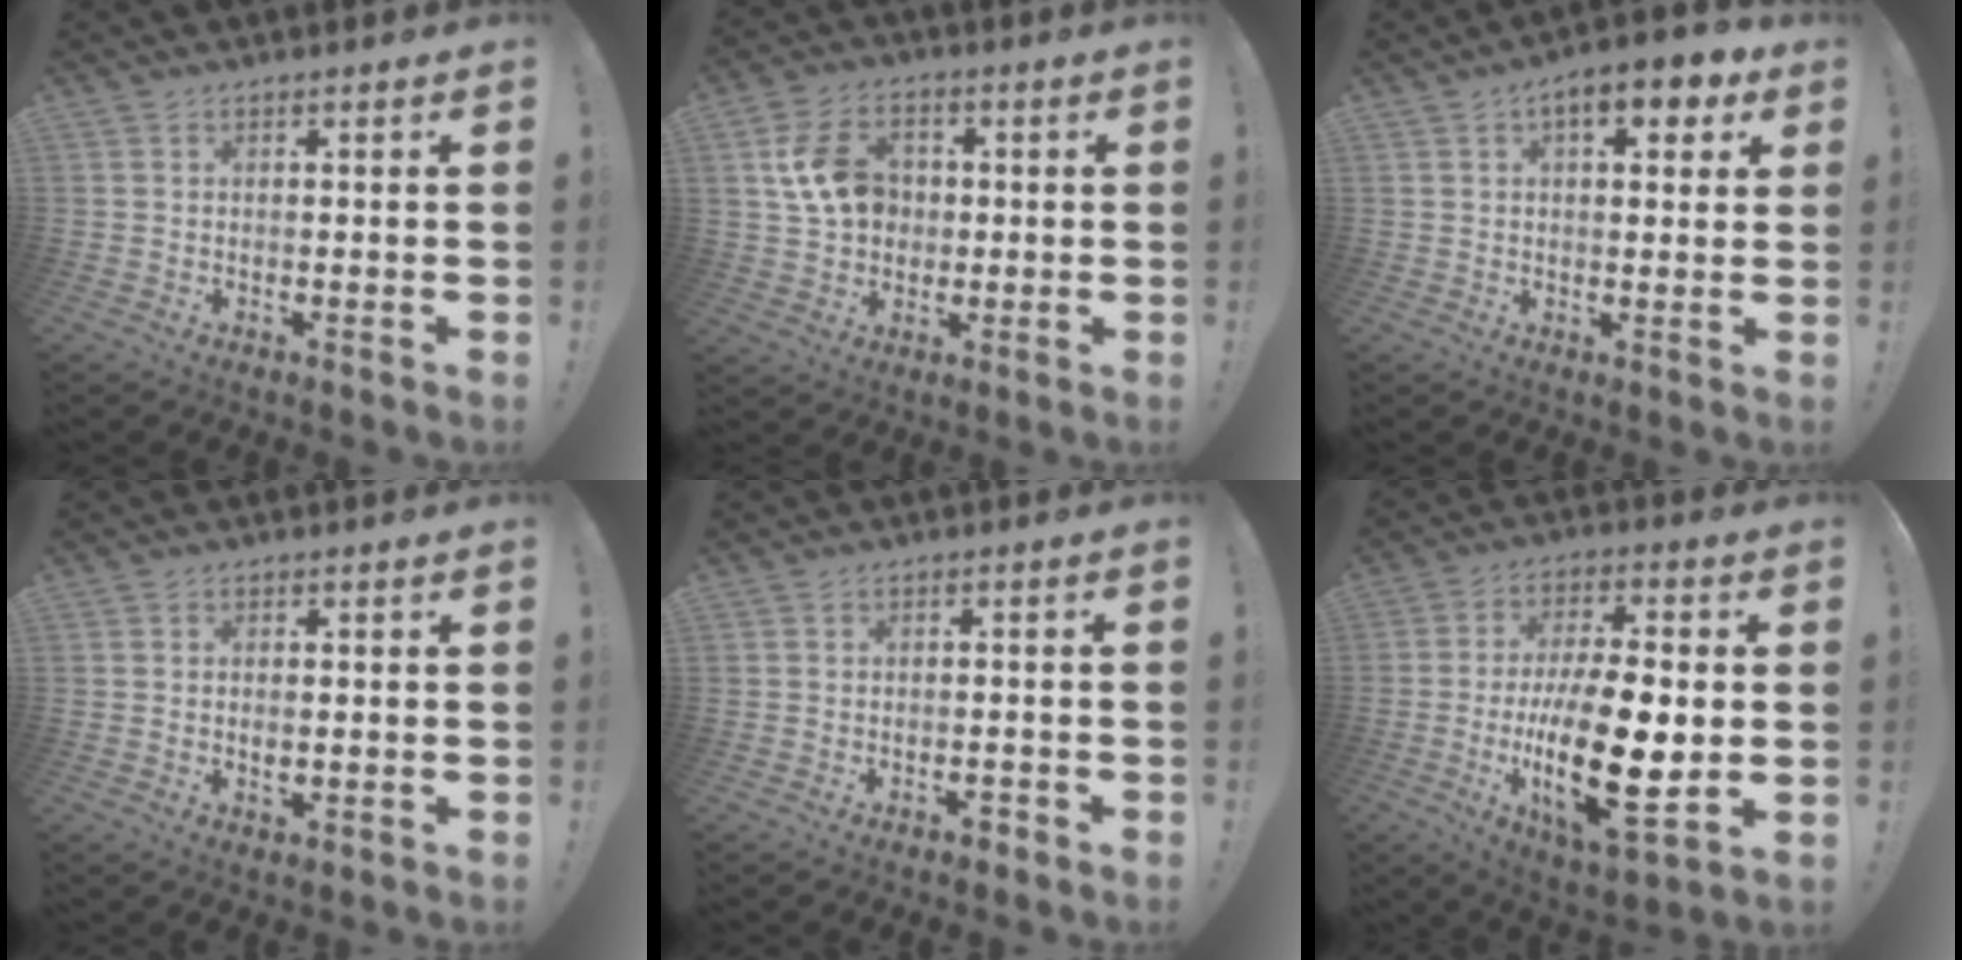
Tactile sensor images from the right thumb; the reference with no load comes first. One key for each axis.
{"total": 12.6, "fx": 2.1, "fy": 10.1, "fz": 7.3, "tx": -0.122, "ty": 0.008, "tz": 0.046}
{"total": 8.5, "fx": 3.9, "fy": 3.8, "fz": 6.5, "tx": -0.075, "ty": -0.011, "tz": 0.060}
{"total": 1.8, "fx": -0.2, "fy": 1.0, "fz": 1.5, "tx": -0.021, "ty": 0.001, "tz": -0.004}
{"total": 1.7, "fx": -1.4, "fy": 0.5, "fz": 0.9, "tx": -0.011, "ty": 0.007, "tz": -0.023}
{"total": 22.1, "fx": -3.0, "fy": 8.9, "fz": 20.0, "tx": -0.368, "ty": -0.002, "tz": -0.044}